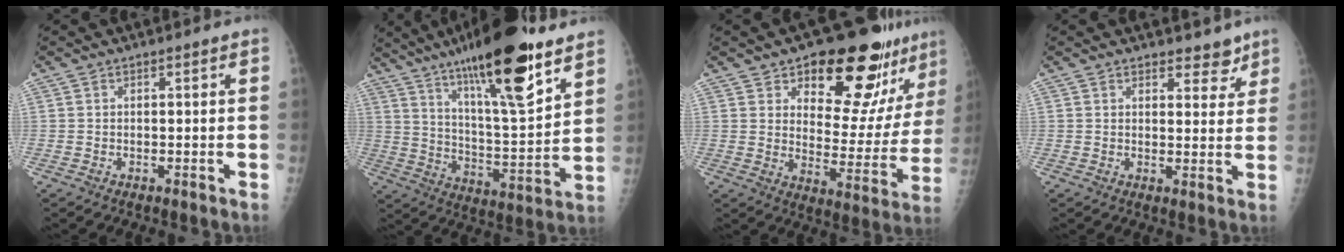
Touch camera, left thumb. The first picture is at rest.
{"total": 23.0, "force": [14.5, 4.8, 17.2], "torque": [-0.270, -0.059, 0.241]}
{"total": 19.7, "force": [13.4, 8.3, 11.7], "torque": [-0.100, -0.083, 0.184]}
{"total": 4.2, "force": [3.4, 2.2, 1.3], "torque": [0.013, -0.022, 0.046]}